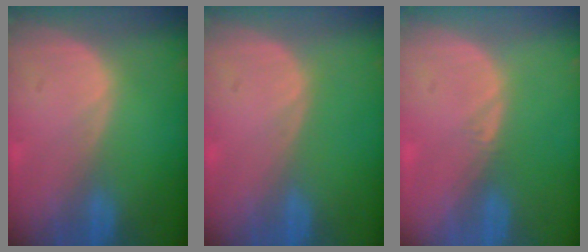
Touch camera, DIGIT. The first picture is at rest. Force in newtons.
{"total": 0.0}
{"total": 0.5, "press": 0.5, "slide": 0.2}